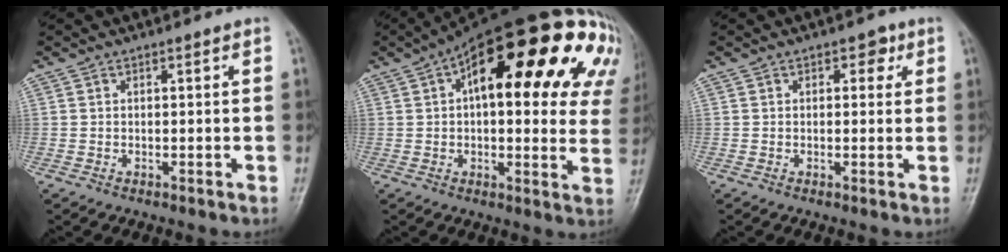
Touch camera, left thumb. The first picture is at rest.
{"total": 29.9, "force": [11.0, 12.2, 24.9], "torque": [-0.277, 0.047, 0.149]}
{"total": 2.3, "force": [0.9, 1.6, 1.4], "torque": [0.002, 0.001, 0.003]}